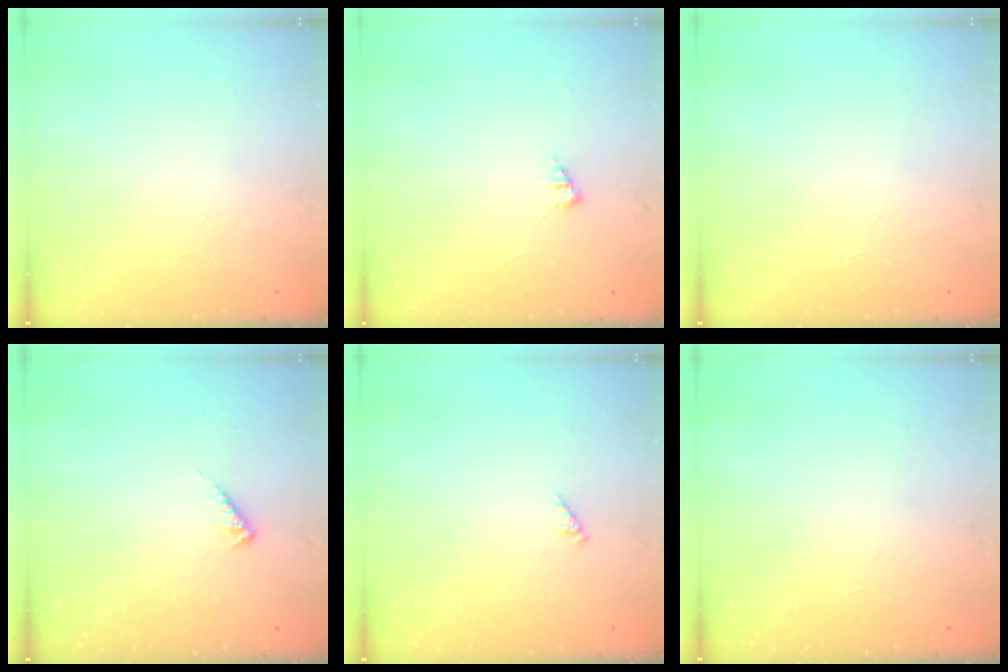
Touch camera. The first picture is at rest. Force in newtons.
{"total": 0.0}
{"total": 0.0}
{"total": 2.9, "press": 2.9, "slide": 0.5}
{"total": 0.0}
{"total": 0.0}